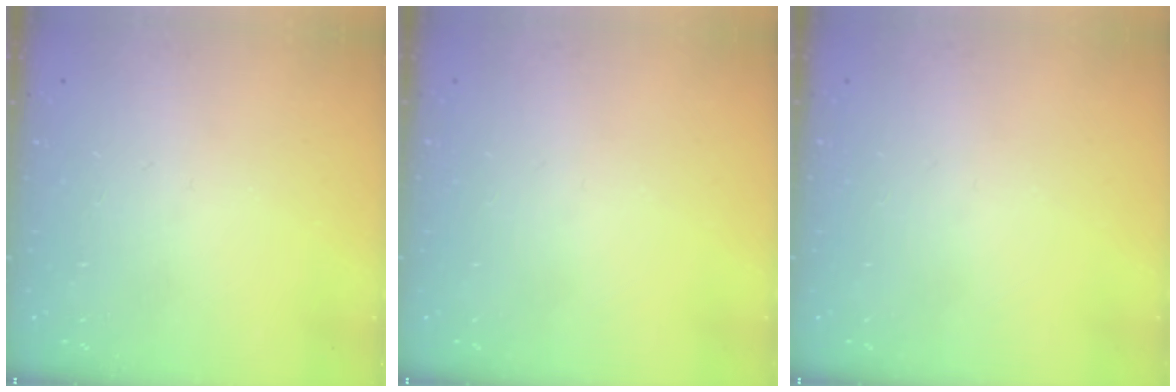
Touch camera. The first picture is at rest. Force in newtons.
{"total": 0.0}
{"total": 0.0}